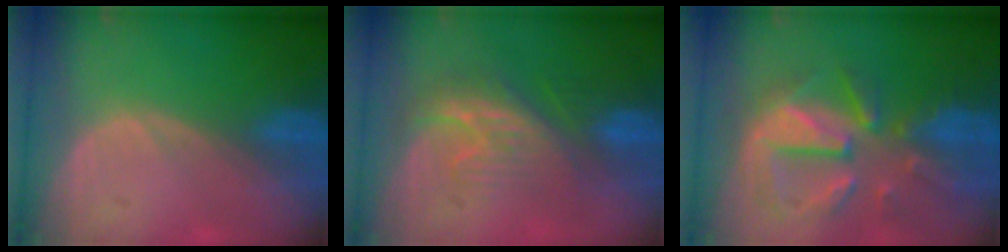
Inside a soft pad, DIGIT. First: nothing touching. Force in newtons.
{"total": 7.5, "press": 7.2, "slide": 1.9}
{"total": 11.1, "press": 9.8, "slide": 5.4}